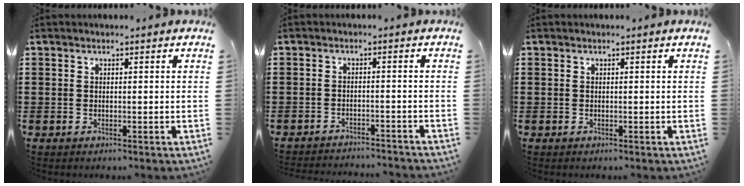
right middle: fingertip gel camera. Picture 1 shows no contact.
{"total": 2.4, "force": [-2.3, 0.0, 0.1], "torque": [-0.006, 0.003, -0.050]}
{"total": 0.0}